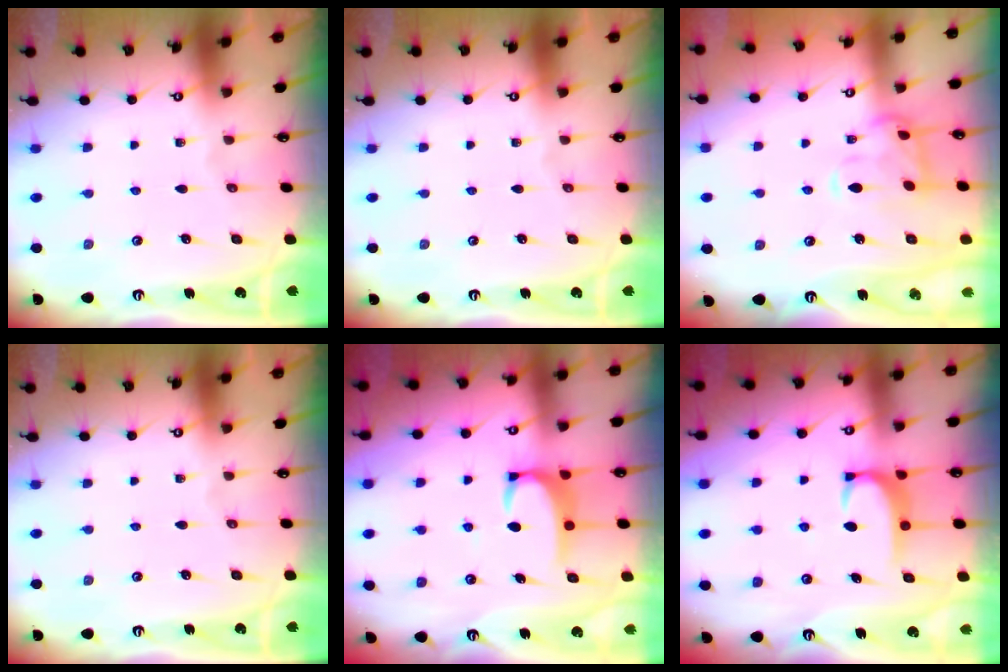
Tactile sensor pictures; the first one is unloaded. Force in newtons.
{"total": 0.0}
{"total": 2.6, "press": 2.5, "slide": 0.7}
{"total": 0.0}
{"total": 3.3, "press": 3.3, "slide": 0.3}
{"total": 2.8, "press": 2.8, "slide": 0.4}